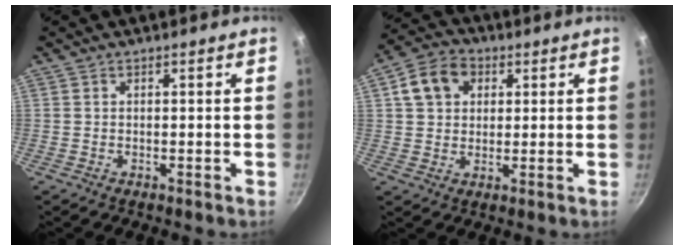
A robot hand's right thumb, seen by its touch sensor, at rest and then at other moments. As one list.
[{"total": 8.7, "force": [2.7, 6.9, 4.6], "torque": [-0.058, 0.012, 0.035]}]